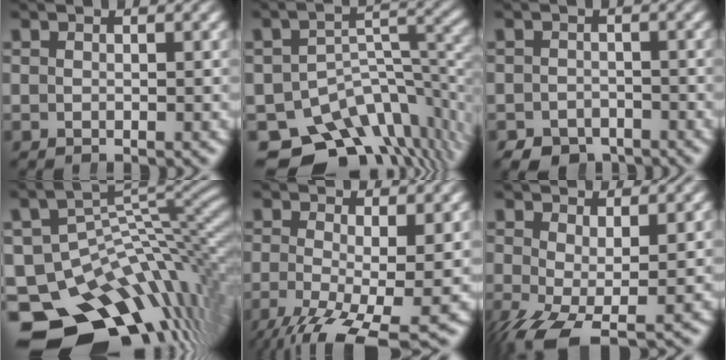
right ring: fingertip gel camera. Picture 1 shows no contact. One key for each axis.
{"total": 12.9, "fx": -8.0, "fy": 7.6, "fz": 6.7, "tx": -0.095, "ty": -0.037, "tz": -0.119}
{"total": 4.7, "fx": -3.9, "fy": 2.4, "fz": 0.6, "tx": -0.001, "ty": -0.020, "tz": -0.060}
{"total": 20.8, "fx": -10.5, "fy": 13.3, "fz": 12.1, "tx": -0.191, "ty": -0.064, "tz": -0.144}
{"total": 7.5, "fx": -4.4, "fy": 3.0, "fz": 5.3, "tx": -0.116, "ty": -0.065, "tz": -0.043}
{"total": 4.9, "fx": -2.4, "fy": 2.2, "fz": 3.6, "tx": -0.081, "ty": -0.047, "tz": -0.015}